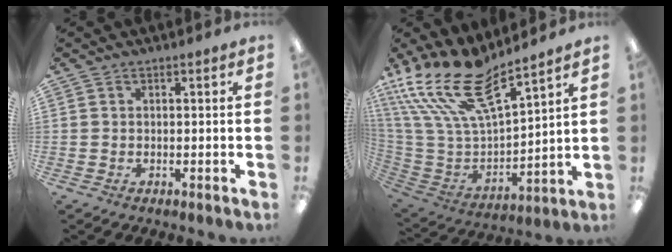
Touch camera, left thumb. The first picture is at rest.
{"total": 21.1, "force": [15.3, 6.7, 12.9], "torque": [-0.270, -0.103, 0.271]}